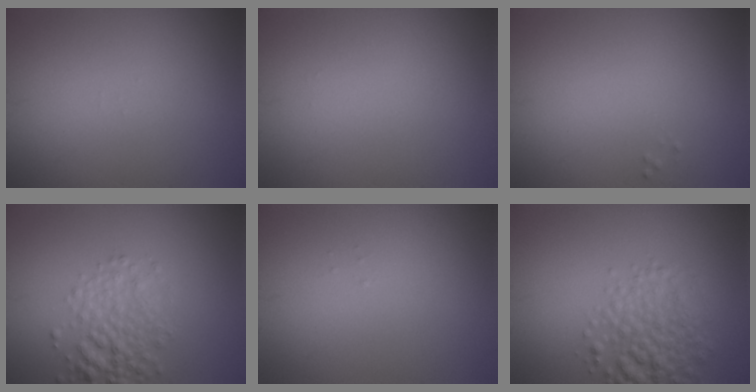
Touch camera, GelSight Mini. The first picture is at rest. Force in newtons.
{"total": 0.0}
{"total": 0.0}
{"total": 3.8, "press": 3.8, "slide": 0.1}
{"total": 0.0}
{"total": 4.6, "press": 4.6, "slide": 0.2}